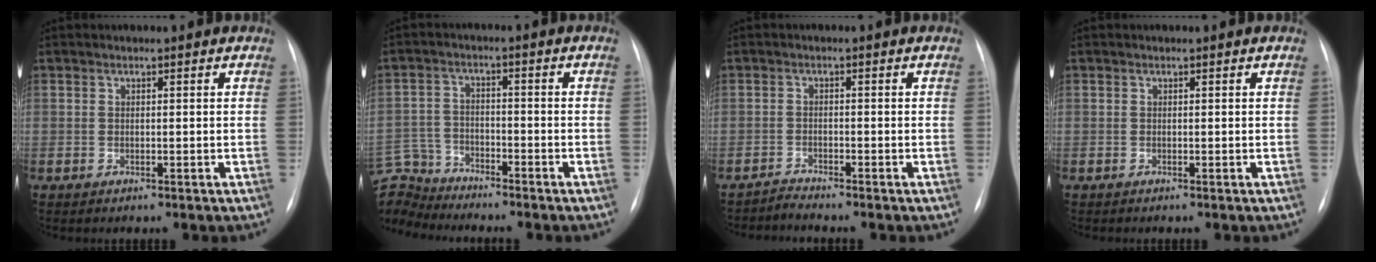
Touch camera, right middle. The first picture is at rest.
{"total": 10.0, "force": [-9.3, 3.4, 0.7], "torque": [-0.039, 0.015, -0.180]}
{"total": 1.6, "force": [-1.5, -0.4, -0.5], "torque": [0.012, -0.011, -0.029]}
{"total": 0.0}